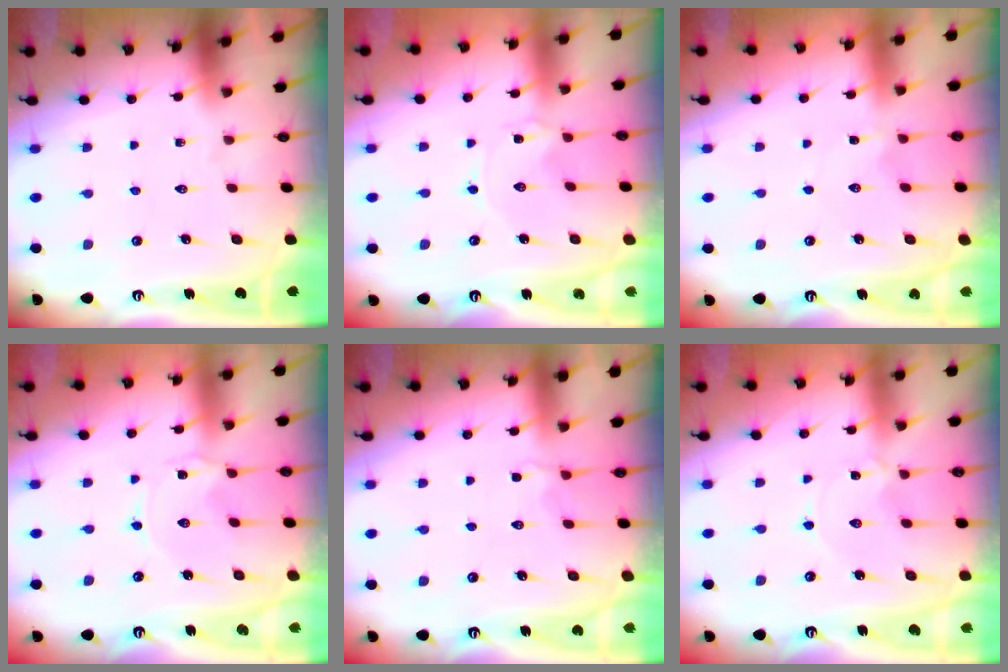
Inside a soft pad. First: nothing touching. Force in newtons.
{"total": 0.0}
{"total": 1.8, "press": 1.7, "slide": 0.2}
{"total": 0.0}
{"total": 2.2, "press": 1.7, "slide": 1.4}
{"total": 0.6, "press": 0.5, "slide": 0.2}